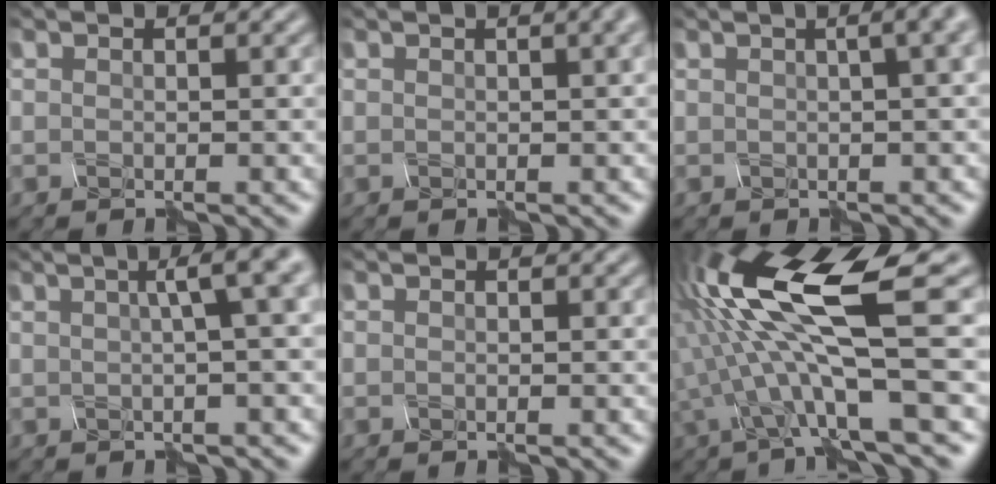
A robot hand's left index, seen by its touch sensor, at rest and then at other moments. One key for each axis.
{"total": 7.0, "fx": 3.2, "fy": 3.4, "fz": 5.2, "tx": -0.013, "ty": 0.039, "tz": 0.024}
{"total": 7.9, "fx": 2.9, "fy": 3.9, "fz": 6.3, "tx": -0.030, "ty": 0.043, "tz": 0.027}
{"total": 3.8, "fx": 0.2, "fy": 0.2, "fz": 3.8, "tx": -0.033, "ty": 0.001, "tz": 0.026}
{"total": 0.0}
{"total": 10.2, "fx": -0.8, "fy": 1.1, "fz": 10.2, "tx": -0.228, "ty": -0.007, "tz": 0.026}